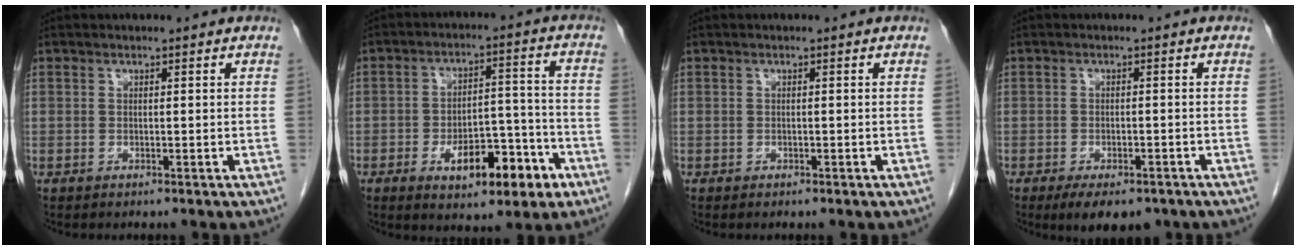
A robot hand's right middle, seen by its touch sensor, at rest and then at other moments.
{"total": 11.1, "force": [-5.3, 4.4, 8.8], "torque": [-0.127, 0.019, -0.073]}
{"total": 0.0}
{"total": 7.2, "force": [-5.1, 2.9, 4.1], "torque": [-0.056, -0.005, -0.073]}